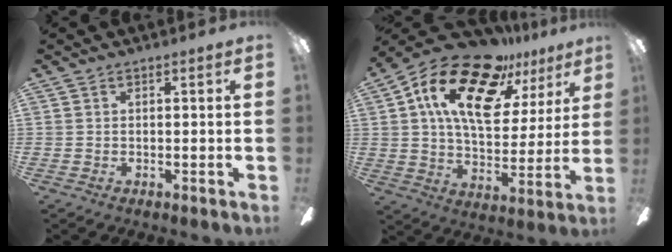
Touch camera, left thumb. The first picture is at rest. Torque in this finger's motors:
{"motor_torque": [0.53, 0.65, 1.40, -1.37, 0.46]}